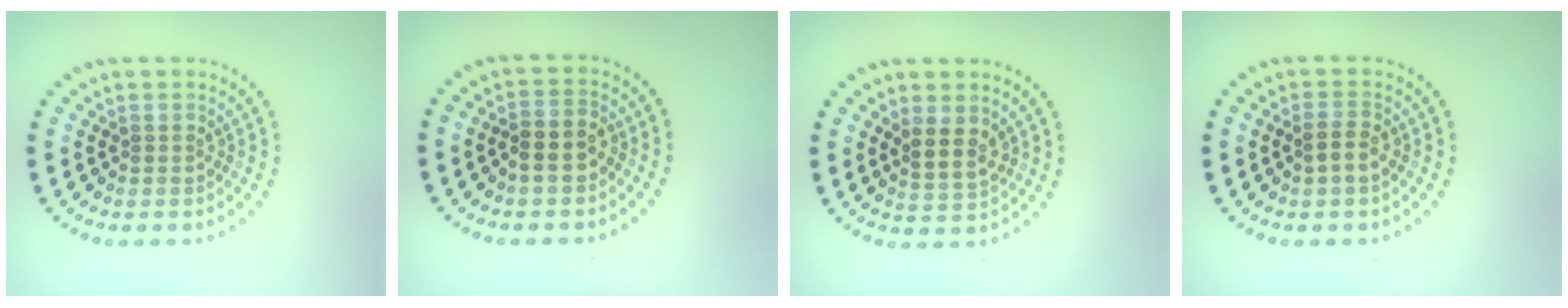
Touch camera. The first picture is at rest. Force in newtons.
{"total": 2.6, "press": 2.5, "slide": 0.7}
{"total": 2.4, "press": 2.2, "slide": 1.0}
{"total": 1.8, "press": 1.7, "slide": 0.6}